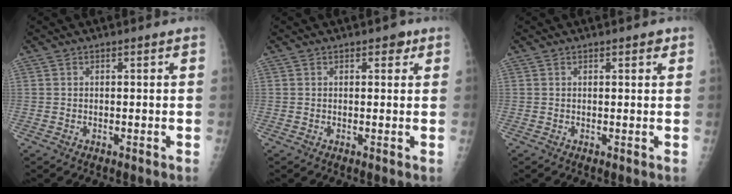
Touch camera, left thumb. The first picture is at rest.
{"total": 2.0, "force": [1.1, 1.2, 1.1], "torque": [0.000, -0.002, 0.010]}
{"total": 1.3, "force": [0.8, 0.6, 0.9], "torque": [-0.003, -0.002, 0.008]}